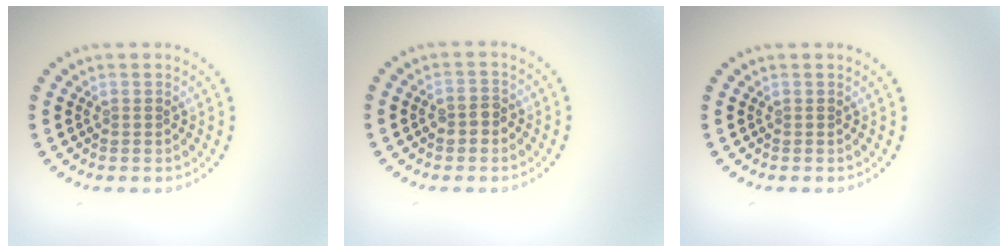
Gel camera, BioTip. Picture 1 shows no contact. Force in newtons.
{"total": 1.7, "press": 1.7, "slide": 0.3}
{"total": 0.0}